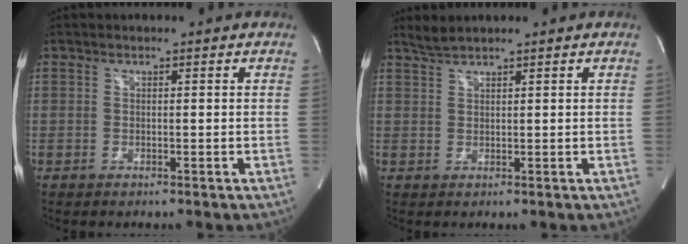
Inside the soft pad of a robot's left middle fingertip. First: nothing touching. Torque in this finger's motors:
{"motor_torque": [0.16, -0.14, -0.05, 0.01]}